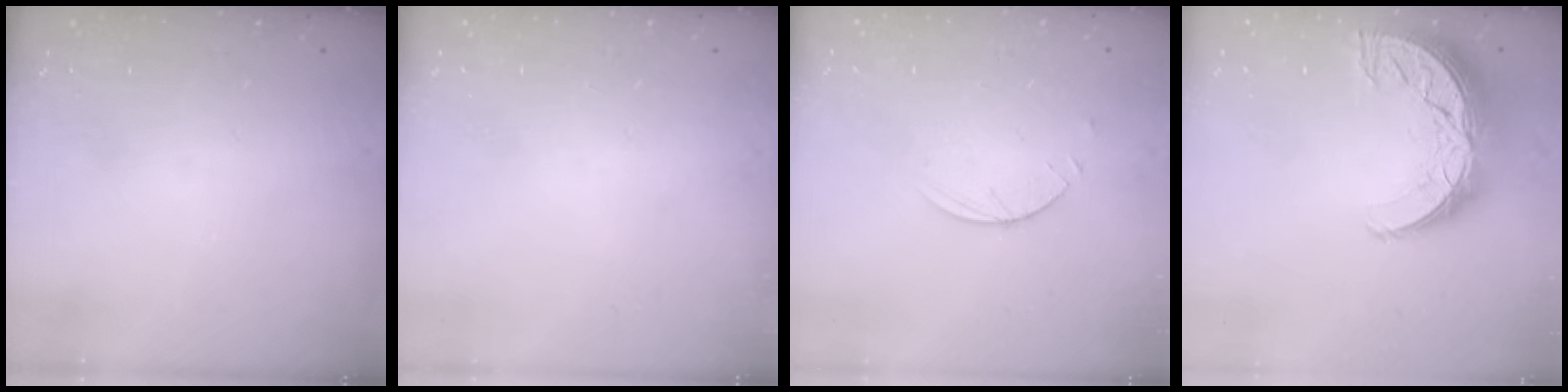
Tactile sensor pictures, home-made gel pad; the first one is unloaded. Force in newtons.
{"total": 0.0}
{"total": 2.5, "press": 2.4, "slide": 0.3}
{"total": 14.7, "press": 14.7, "slide": 1.0}